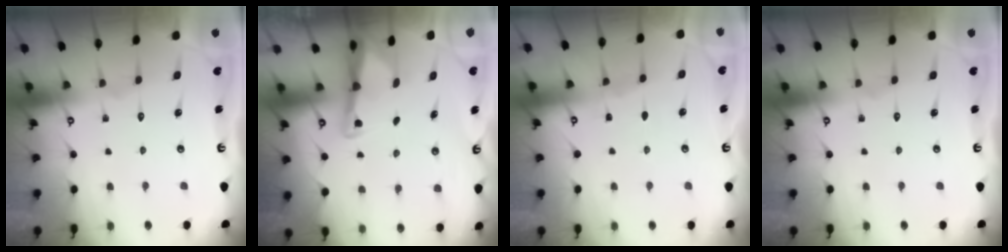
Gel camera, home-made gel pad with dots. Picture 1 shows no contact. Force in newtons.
{"total": 3.0, "press": 3.0, "slide": 0.4}
{"total": 2.4, "press": 2.4, "slide": 0.4}
{"total": 0.0}